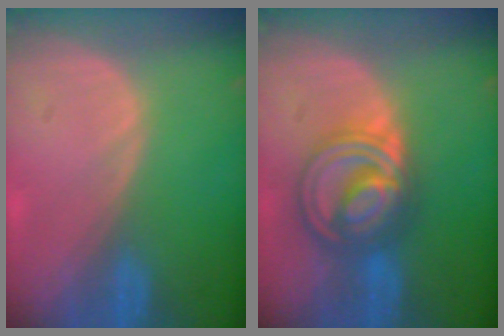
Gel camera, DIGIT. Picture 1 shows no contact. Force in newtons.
{"total": 8.3, "press": 8.3, "slide": 0.6}